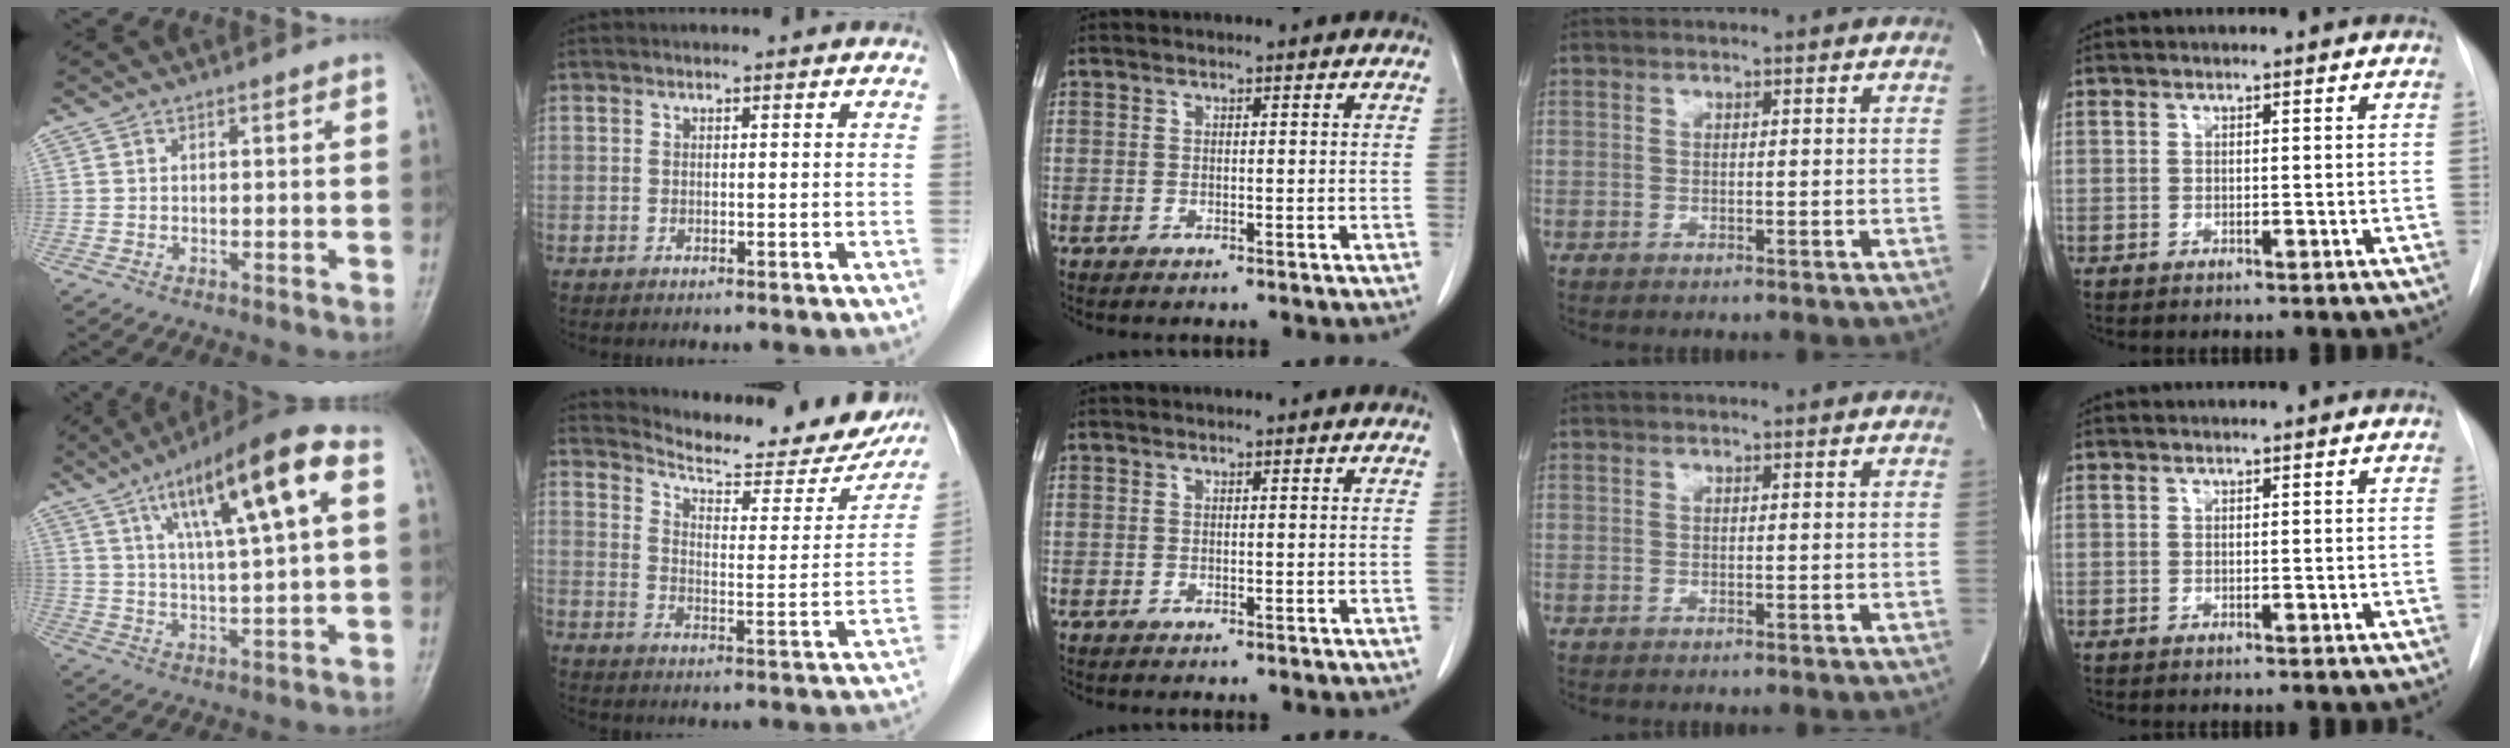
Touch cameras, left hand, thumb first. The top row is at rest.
{"thumb": {"total": 18.1, "force": [6.8, 3.8, 16.3], "torque": [-0.258, 0.007, 0.109]}, "index": {"total": 21.2, "force": [19.4, 4.1, 7.3], "torque": [-0.090, -0.046, 0.248]}}